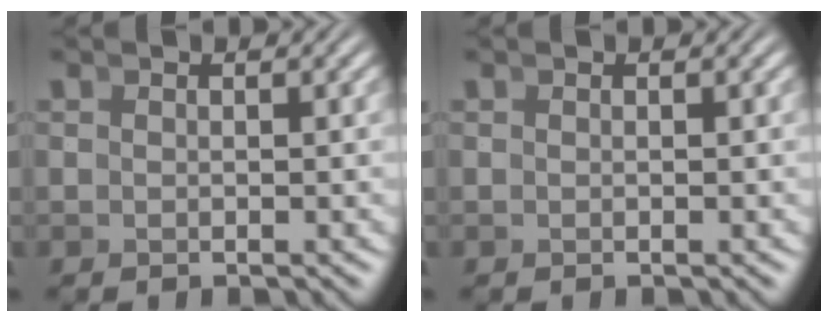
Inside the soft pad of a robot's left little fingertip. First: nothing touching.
{"total": 0.0}